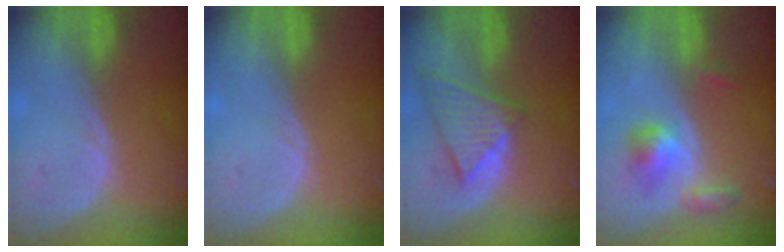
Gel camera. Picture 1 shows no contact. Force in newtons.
{"total": 0.0}
{"total": 8.8, "press": 7.6, "slide": 4.3}
{"total": 5.2, "press": 4.9, "slide": 1.7}